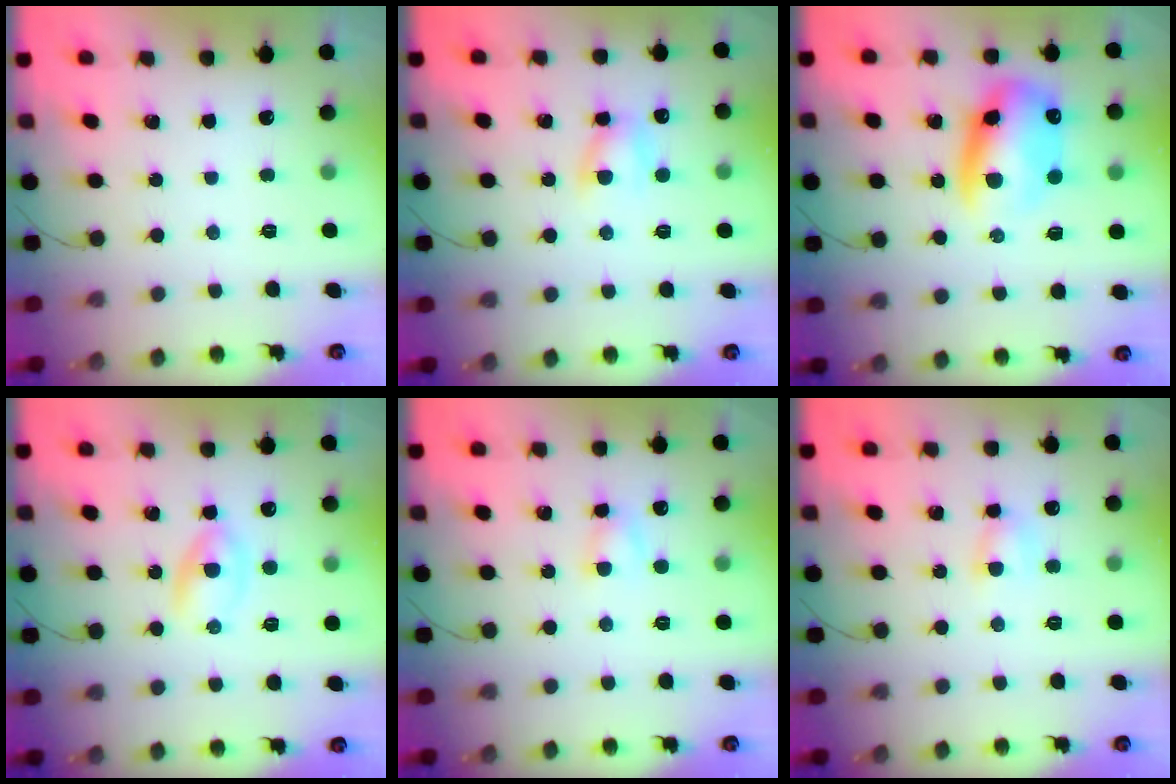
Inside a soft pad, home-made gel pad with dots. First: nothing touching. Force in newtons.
{"total": 5.9, "press": 5.8, "slide": 1.4}
{"total": 12.4, "press": 11.9, "slide": 3.2}
{"total": 2.9, "press": 2.6, "slide": 1.3}
{"total": 3.5, "press": 3.3, "slide": 1.0}
{"total": 4.5, "press": 4.4, "slide": 0.8}